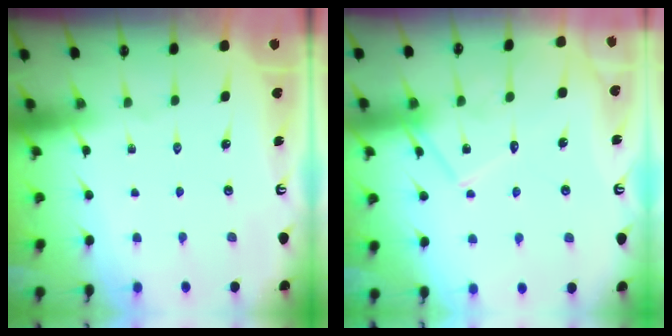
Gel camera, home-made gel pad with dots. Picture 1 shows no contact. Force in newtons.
{"total": 10.8, "press": 10.8, "slide": 0.4}